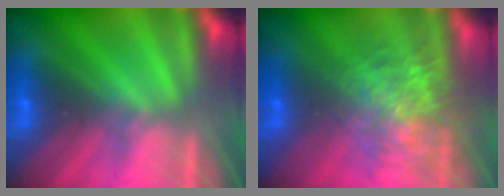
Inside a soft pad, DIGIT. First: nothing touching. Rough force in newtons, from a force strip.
{"total": 7.2}